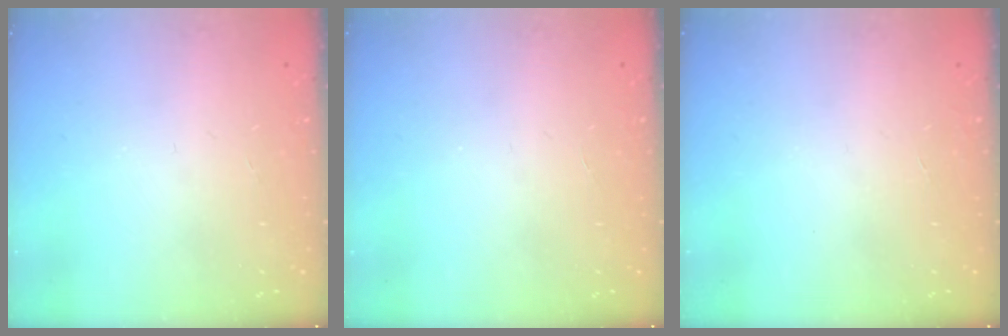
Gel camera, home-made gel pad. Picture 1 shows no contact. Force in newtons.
{"total": 0.0}
{"total": 0.0}